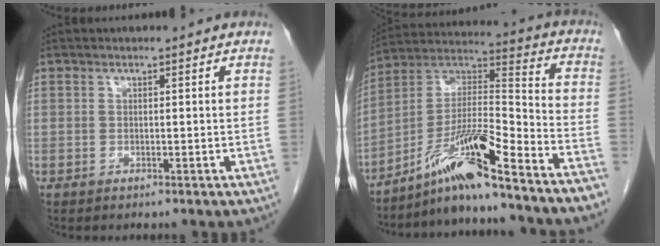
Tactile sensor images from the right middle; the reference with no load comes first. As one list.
[{"total": 15.4, "force": [-11.8, -0.3, 9.9], "torque": [-0.172, 0.020, -0.206]}]